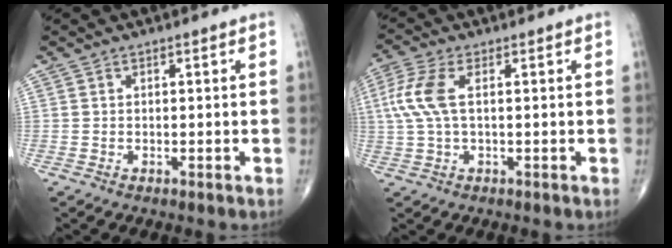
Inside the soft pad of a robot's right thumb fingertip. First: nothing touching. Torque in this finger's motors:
{"motor_torque": [0.60, 1.57, 0.74, -0.09, 0.08]}